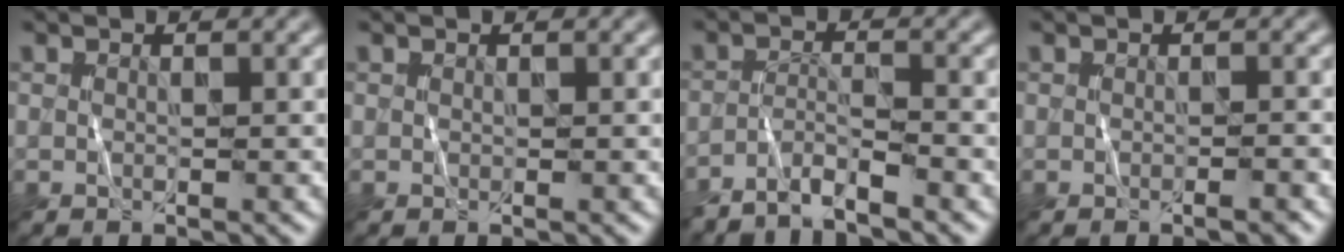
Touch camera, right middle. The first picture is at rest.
{"total": 0.0}
{"total": 2.6, "force": [-2.5, 0.0, 0.9], "torque": [-0.017, 0.007, -0.055]}
{"total": 1.3, "force": [-0.5, 0.3, 1.1], "torque": [-0.006, 0.004, -0.011]}